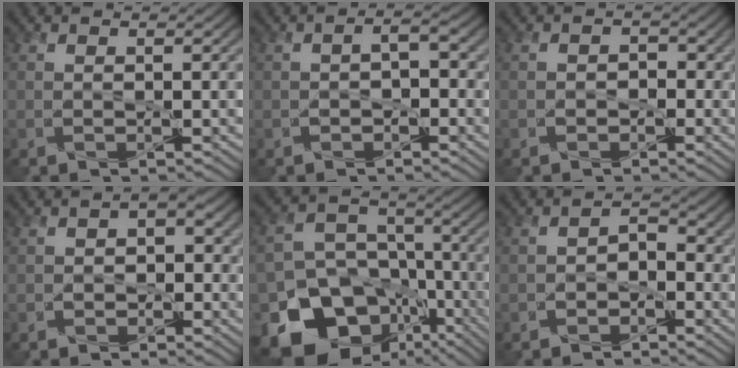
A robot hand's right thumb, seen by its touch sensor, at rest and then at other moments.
{"total": 2.7, "force": [-1.2, 1.8, 1.6], "torque": [-0.022, -0.002, -0.015]}
{"total": 2.5, "force": [-0.8, 2.2, 0.8], "torque": [-0.007, 0.005, -0.016]}
{"total": 3.0, "force": [-0.6, 2.6, 1.6], "torque": [-0.014, 0.005, -0.009]}
{"total": 19.3, "force": [-9.6, 14.6, 8.0], "torque": [-0.185, -0.045, -0.139]}
{"total": 2.7, "force": [-1.6, 1.7, 1.2], "torque": [-0.018, 0.003, -0.029]}